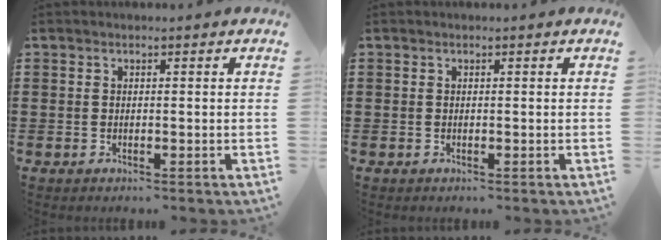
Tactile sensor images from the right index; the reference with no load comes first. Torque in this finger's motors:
{"motor_torque": [0.00, 0.00, 0.00, 0.00]}